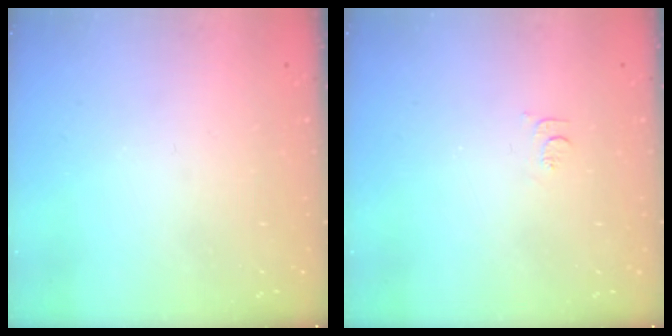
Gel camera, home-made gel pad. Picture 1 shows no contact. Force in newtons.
{"total": 4.2, "press": 4.1, "slide": 0.5}